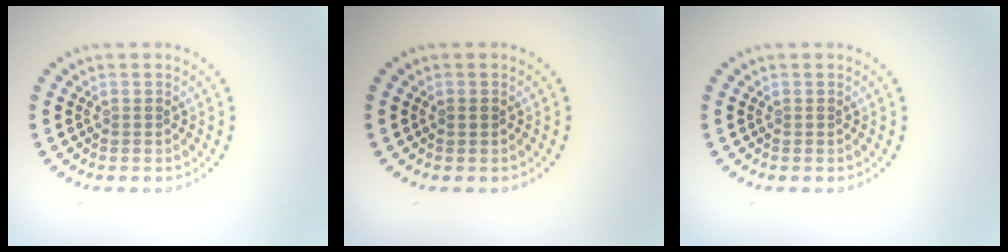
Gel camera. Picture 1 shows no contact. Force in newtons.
{"total": 0.8, "press": 0.8, "slide": 0.1}
{"total": 0.0}